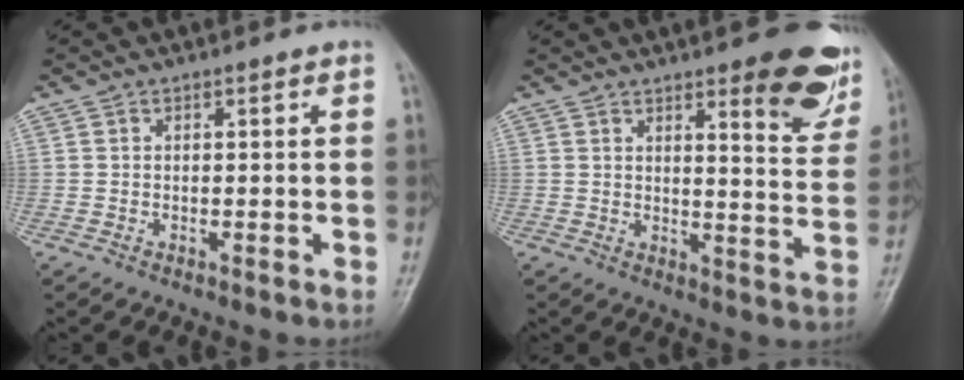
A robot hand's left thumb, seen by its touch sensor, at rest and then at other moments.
{"total": 13.9, "force": [8.2, 4.0, 10.5], "torque": [-0.089, -0.046, 0.098]}